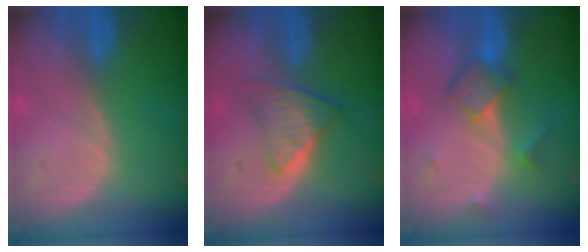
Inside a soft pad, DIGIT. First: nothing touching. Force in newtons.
{"total": 6.0, "press": 5.2, "slide": 3.1}
{"total": 6.0, "press": 5.3, "slide": 2.8}